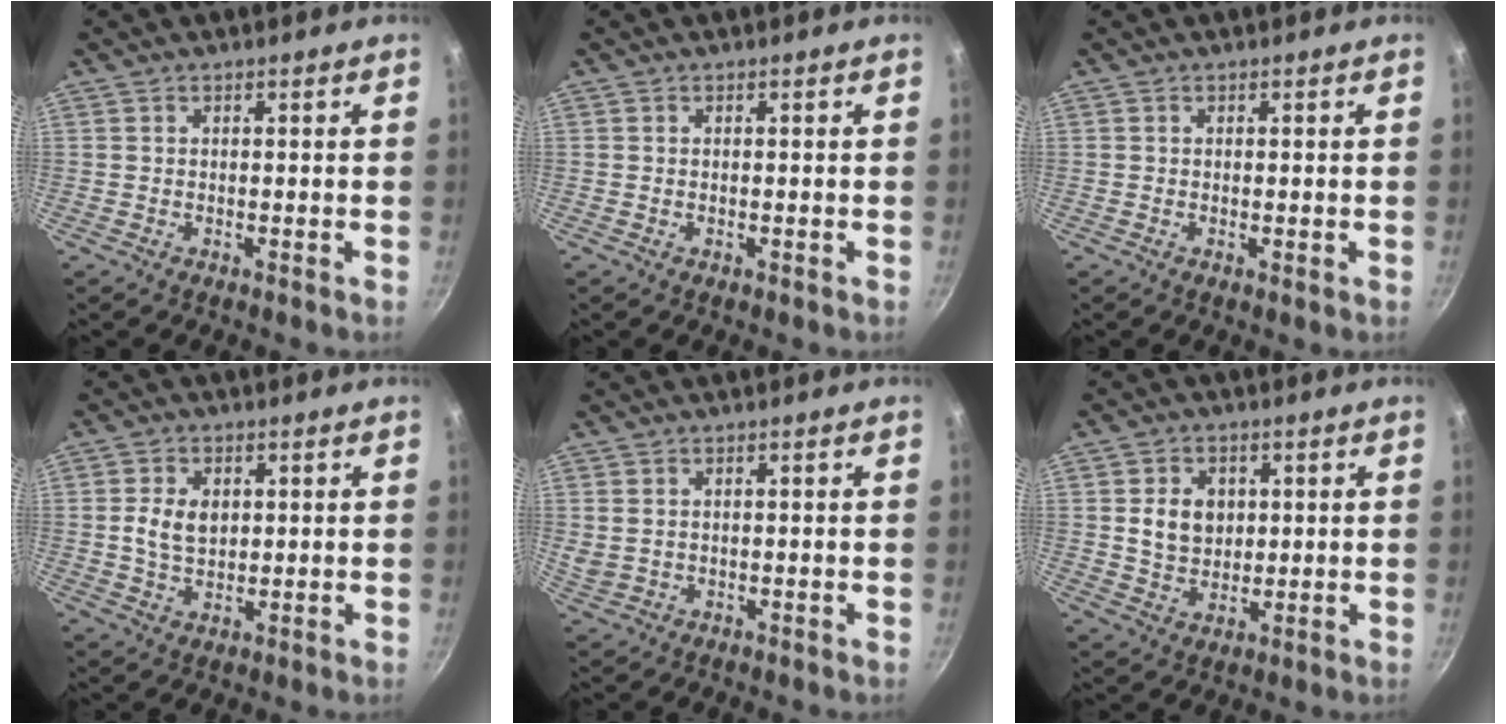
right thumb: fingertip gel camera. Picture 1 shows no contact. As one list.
[{"total": 0.0}, {"total": 0.6, "force": [-0.1, 0.2, 0.6], "torque": [-0.009, -0.001, -0.001]}, {"total": 6.0, "force": [0.9, 4.2, 4.3], "torque": [-0.066, -0.005, 0.017]}, {"total": 2.8, "force": [0.5, 2.2, 1.7], "torque": [-0.029, -0.003, 0.014]}, {"total": 7.4, "force": [1.2, 5.8, 4.4], "torque": [-0.052, -0.009, 0.024]}]